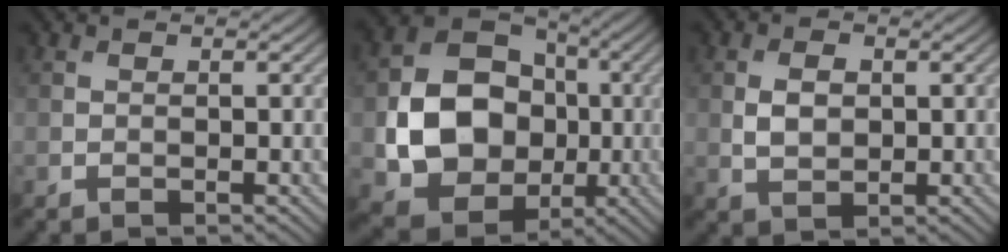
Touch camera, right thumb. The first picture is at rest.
{"total": 13.7, "force": [-1.7, 11.1, 7.8], "torque": [-0.153, -0.009, -0.037]}
{"total": 3.3, "force": [0.4, 2.2, 2.4], "torque": [-0.054, -0.002, 0.009]}